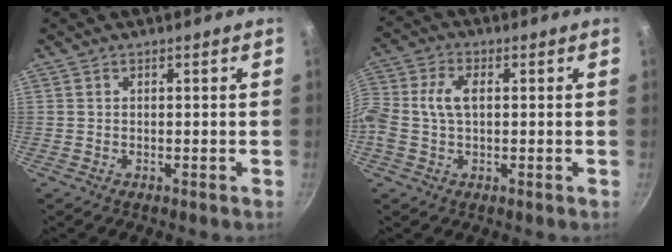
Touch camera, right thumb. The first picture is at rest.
{"total": 7.1, "force": [0.5, 4.2, 5.7], "torque": [-0.126, 0.016, 0.001]}